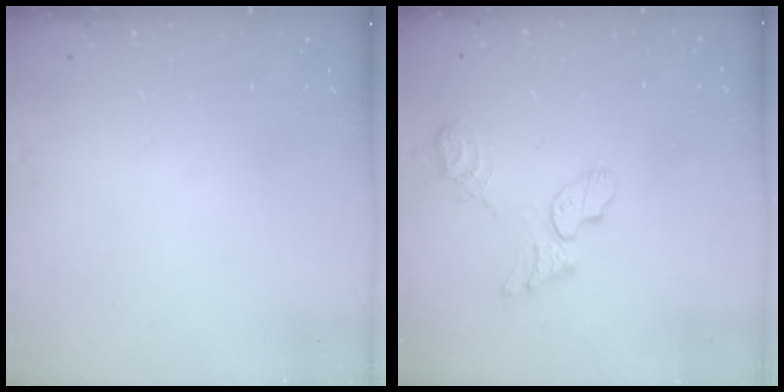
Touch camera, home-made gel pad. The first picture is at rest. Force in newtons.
{"total": 8.2, "press": 8.2, "slide": 0.3}